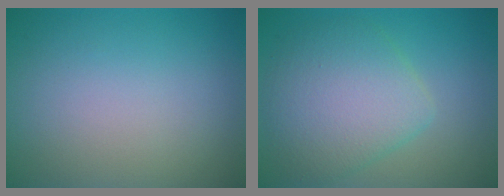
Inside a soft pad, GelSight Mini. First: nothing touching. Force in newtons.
{"total": 5.9, "press": 5.9, "slide": 0.2}